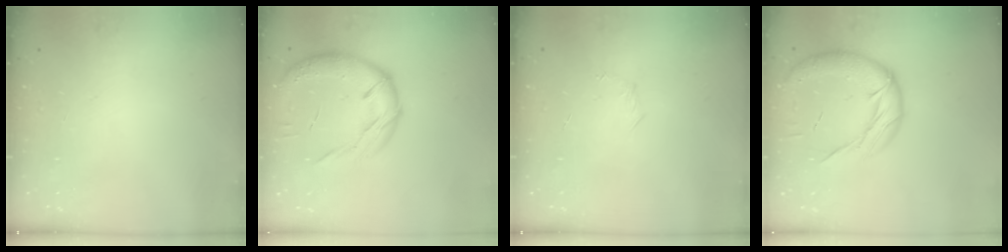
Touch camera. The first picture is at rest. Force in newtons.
{"total": 17.2, "press": 16.9, "slide": 3.1}
{"total": 4.1, "press": 3.9, "slide": 1.2}
{"total": 15.9, "press": 15.7, "slide": 1.9}